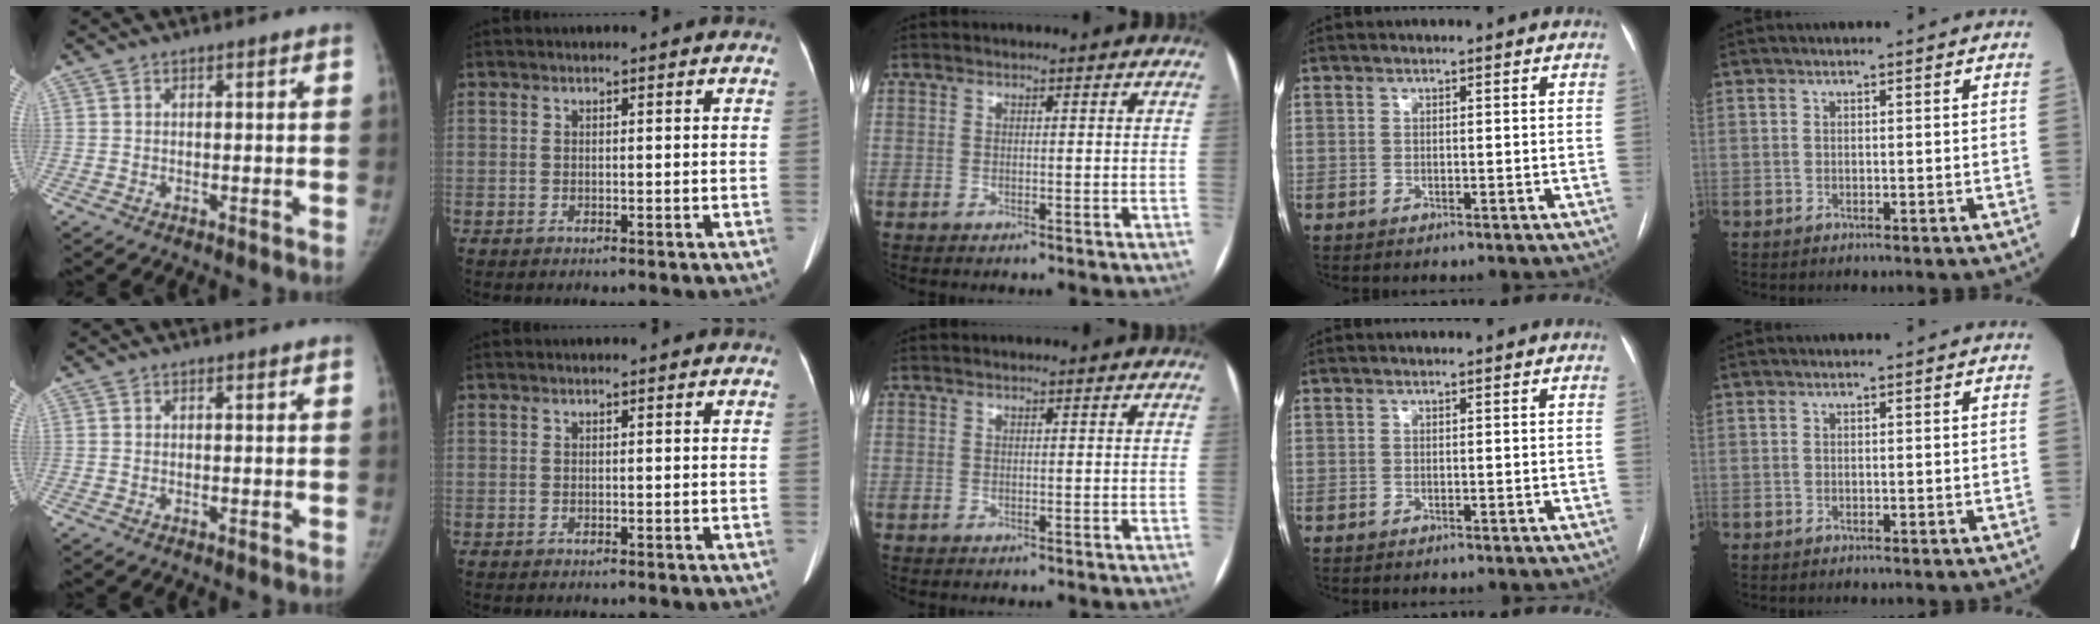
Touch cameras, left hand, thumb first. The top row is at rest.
{}